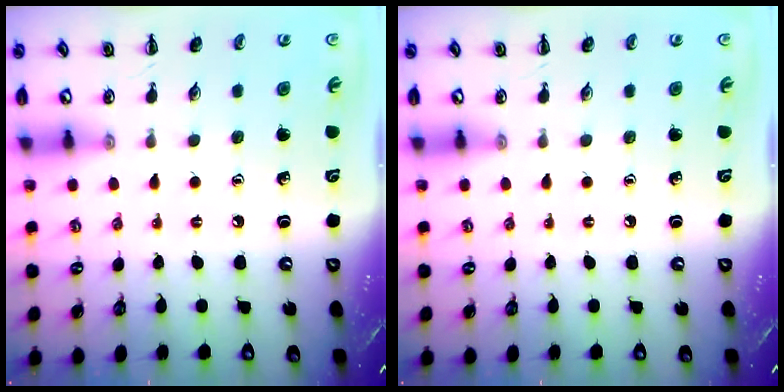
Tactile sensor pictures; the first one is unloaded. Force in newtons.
{"total": 0.0}